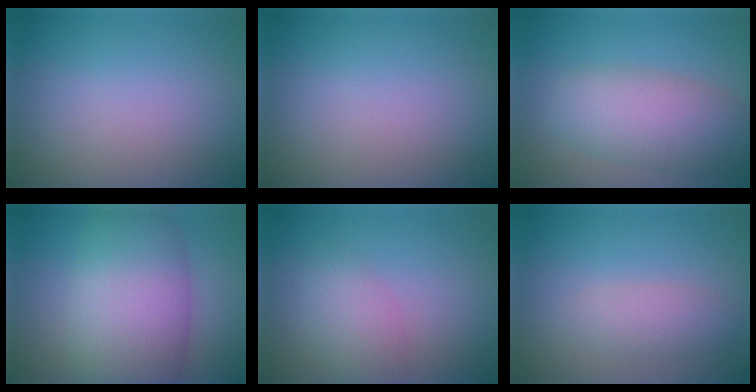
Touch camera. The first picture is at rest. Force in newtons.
{"total": 0.0}
{"total": 5.8, "press": 5.7, "slide": 0.2}
{"total": 10.3, "press": 10.3, "slide": 0.5}
{"total": 3.0, "press": 3.0, "slide": 0.2}
{"total": 2.3, "press": 2.3, "slide": 0.1}